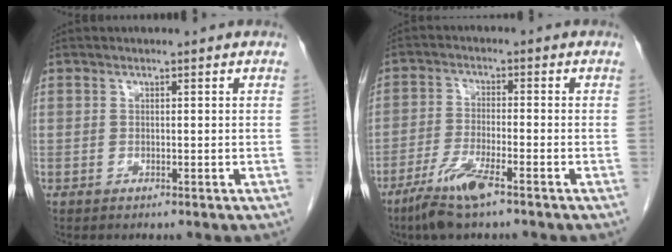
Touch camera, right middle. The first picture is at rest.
{"total": 6.8, "force": [-4.6, 0.5, 5.0], "torque": [-0.109, -0.015, -0.087]}